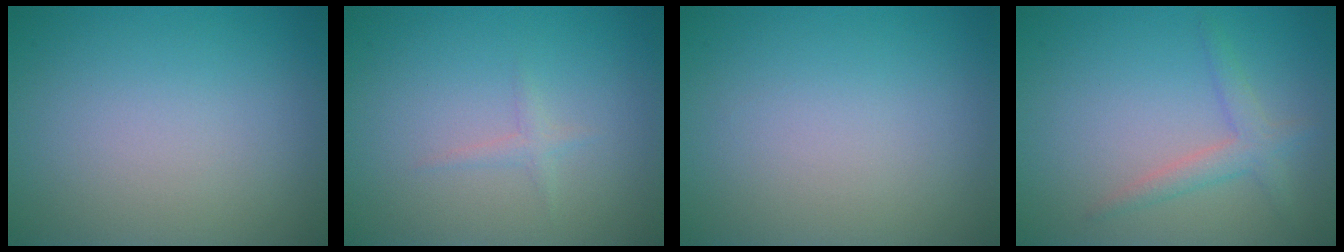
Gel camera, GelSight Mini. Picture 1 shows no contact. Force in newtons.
{"total": 0.9, "press": 0.8, "slide": 0.0}
{"total": 0.0}
{"total": 2.1, "press": 2.1, "slide": 0.1}